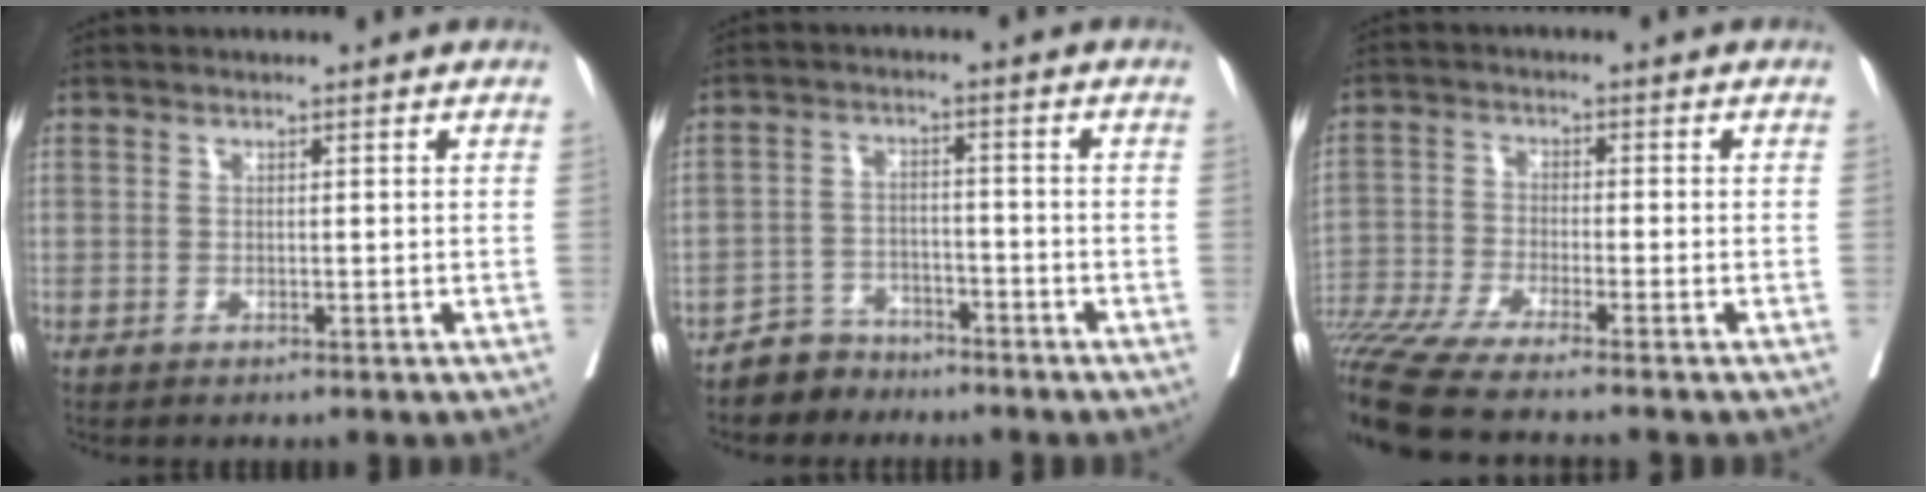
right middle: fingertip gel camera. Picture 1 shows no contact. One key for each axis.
{"total": 5.0, "fx": -4.2, "fy": 2.8, "fz": -0.2, "tx": 0.008, "ty": 0.006, "tz": -0.077}
{"total": 17.0, "fx": -14.7, "fy": -0.5, "fz": 8.5, "tx": -0.168, "ty": -0.034, "tz": -0.256}